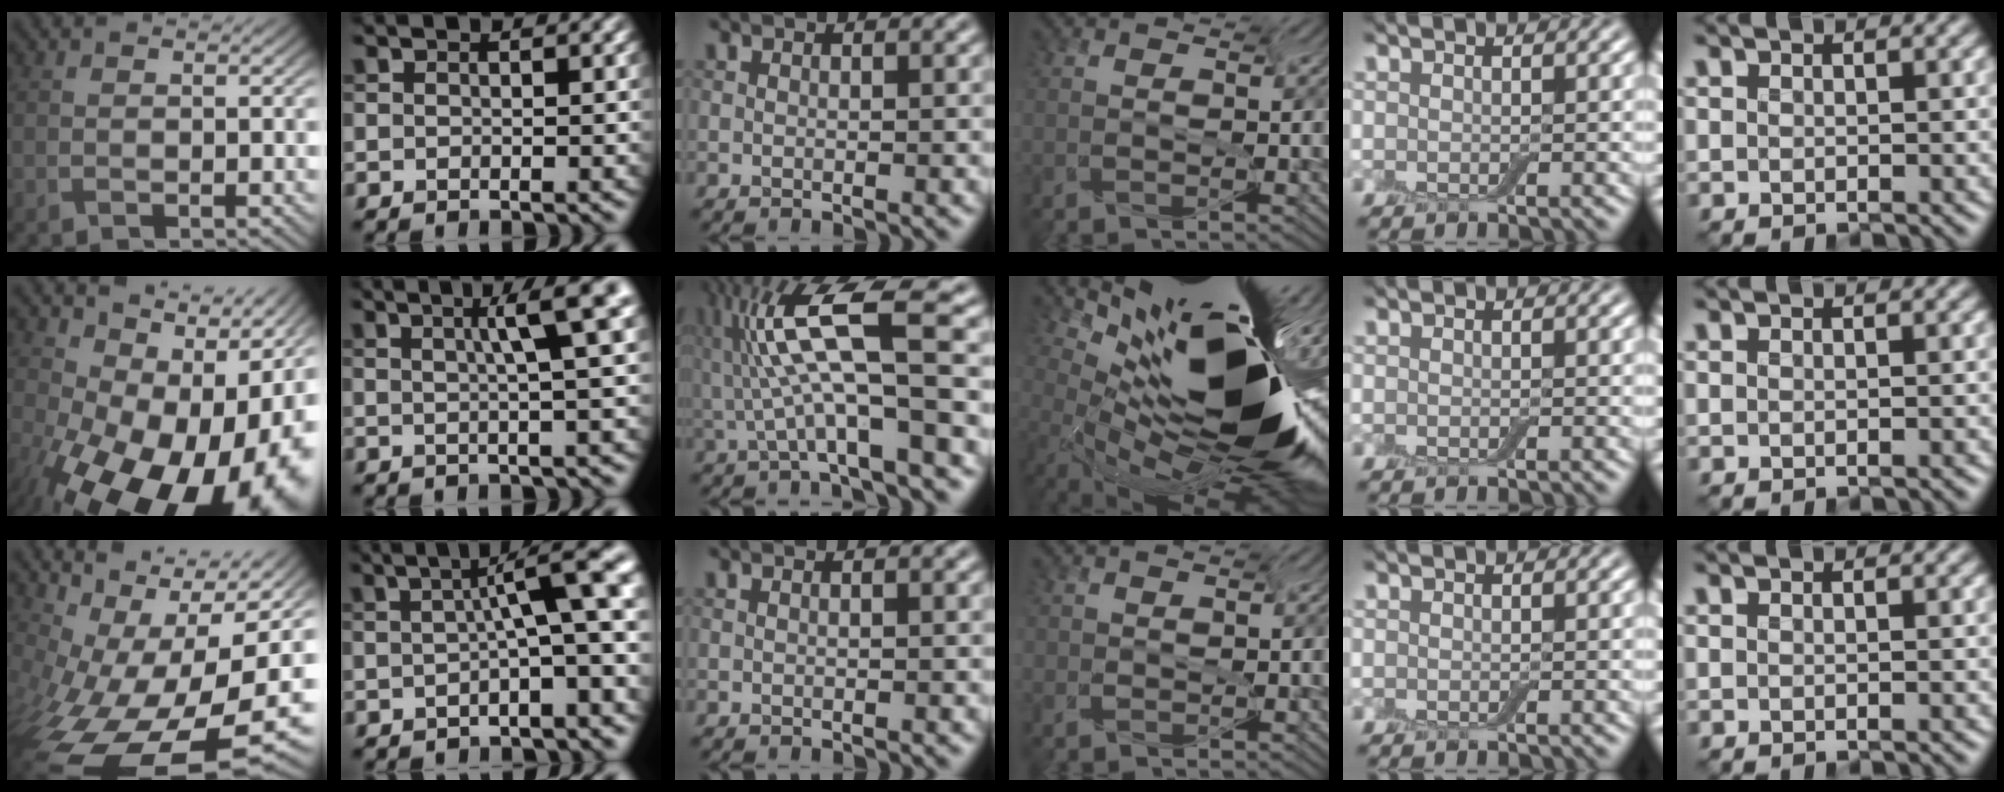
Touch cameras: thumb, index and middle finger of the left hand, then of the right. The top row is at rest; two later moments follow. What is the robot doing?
{"motion": "screw", "object": "jar lid"}